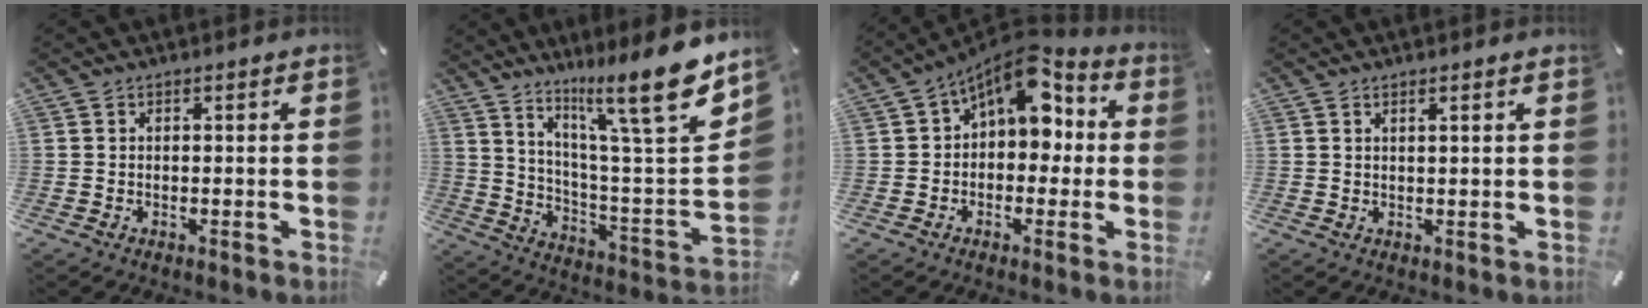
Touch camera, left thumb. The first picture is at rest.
{"total": 19.9, "force": [14.3, 2.3, 13.7], "torque": [-0.203, -0.119, 0.216]}
{"total": 10.8, "force": [4.9, 7.0, 6.7], "torque": [-0.105, -0.033, 0.089]}
{"total": 1.3, "force": [1.0, -0.2, 0.9], "torque": [-0.016, -0.003, 0.018]}